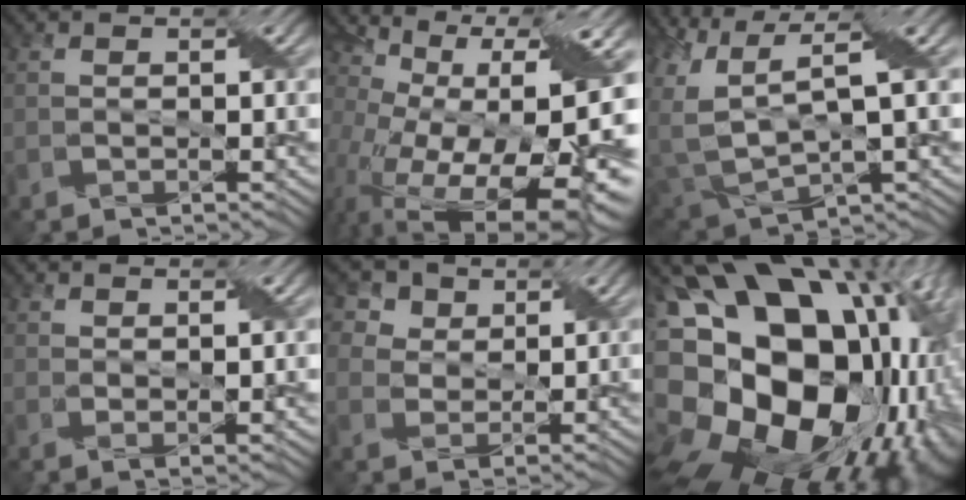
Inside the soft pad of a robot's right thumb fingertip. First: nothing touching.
{"total": 20.6, "force": [-2.6, 9.9, 17.9], "torque": [-0.238, -0.015, -0.024]}
{"total": 9.4, "force": [3.4, 4.4, 7.6], "torque": [-0.200, -0.009, 0.075]}
{"total": 1.9, "force": [1.1, 0.3, 1.5], "torque": [-0.031, -0.001, 0.024]}
{"total": 5.5, "force": [3.5, 3.8, 1.8], "torque": [-0.080, -0.001, 0.062]}
{"total": 23.5, "force": [2.2, 15.4, 17.5], "torque": [-0.337, -0.024, 0.049]}